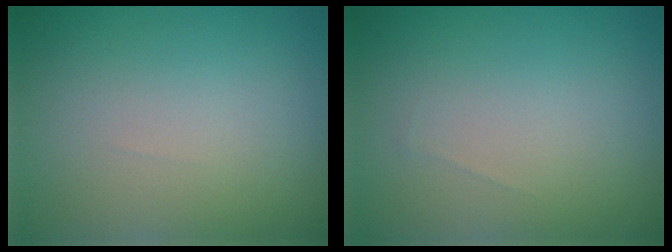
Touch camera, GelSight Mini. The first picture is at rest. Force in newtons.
{"total": 0.0}